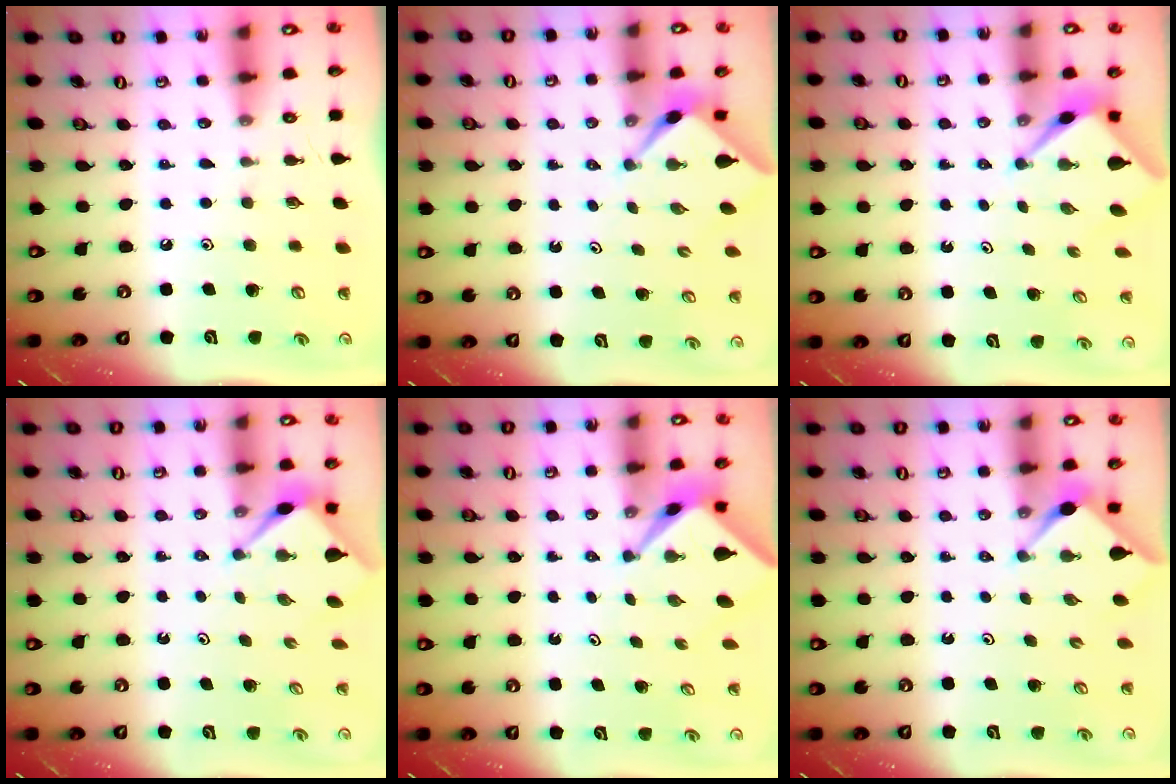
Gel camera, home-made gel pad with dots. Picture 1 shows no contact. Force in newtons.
{"total": 2.3, "press": 2.3, "slide": 0.2}
{"total": 2.6, "press": 2.6, "slide": 0.2}
{"total": 3.0, "press": 3.0, "slide": 0.3}
{"total": 2.3, "press": 2.3, "slide": 0.2}
{"total": 2.9, "press": 2.8, "slide": 0.4}